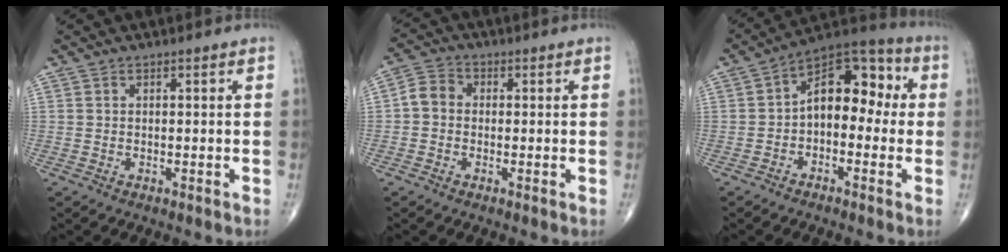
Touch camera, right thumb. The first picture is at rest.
{"total": 4.5, "force": [-0.3, 3.8, 2.4], "torque": [-0.033, 0.015, -0.016]}
{"total": 12.3, "force": [0.0, 7.7, 9.6], "torque": [-0.107, 0.044, -0.020]}